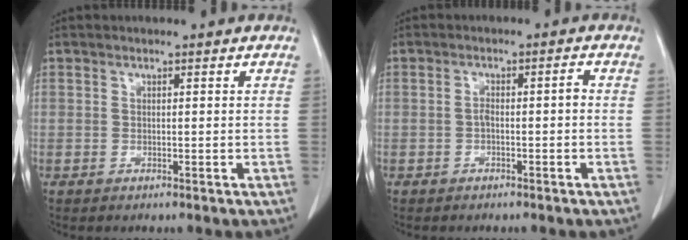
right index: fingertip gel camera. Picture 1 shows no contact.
{"total": 2.2, "force": [-0.6, 0.6, 2.1], "torque": [-0.036, 0.005, -0.008]}